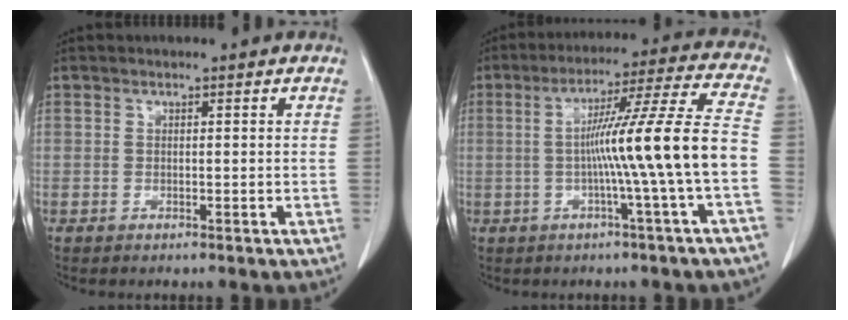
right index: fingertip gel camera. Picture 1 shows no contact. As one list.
[{"total": 13.7, "force": [-2.3, -2.3, 13.3], "torque": [-0.209, 0.012, -0.039]}]